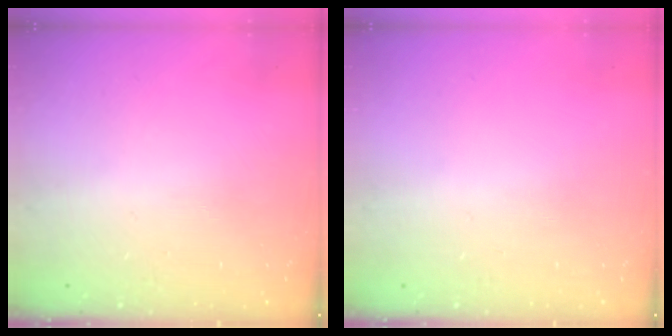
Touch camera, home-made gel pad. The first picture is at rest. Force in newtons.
{"total": 0.0}